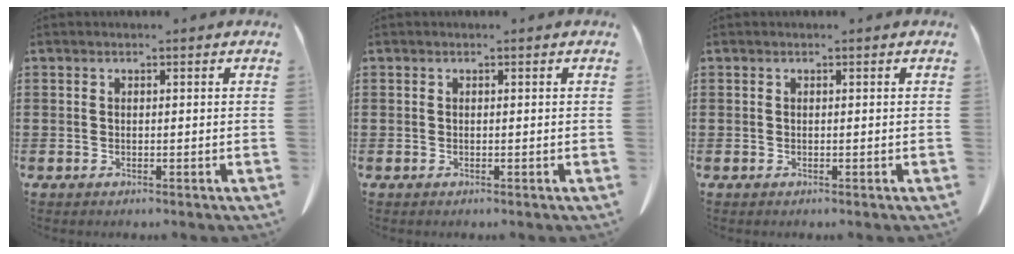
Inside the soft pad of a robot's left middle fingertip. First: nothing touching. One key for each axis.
{"total": 0.0}
{"total": 0.0}